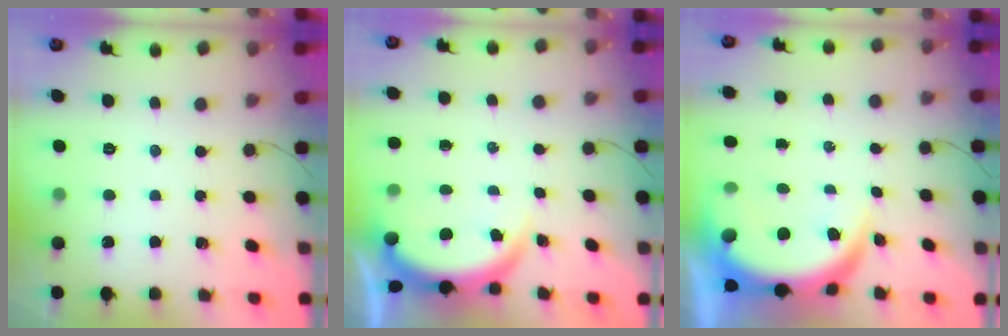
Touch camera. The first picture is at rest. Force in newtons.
{"total": 3.8, "press": 3.8, "slide": 0.1}
{"total": 8.3, "press": 8.3, "slide": 0.6}